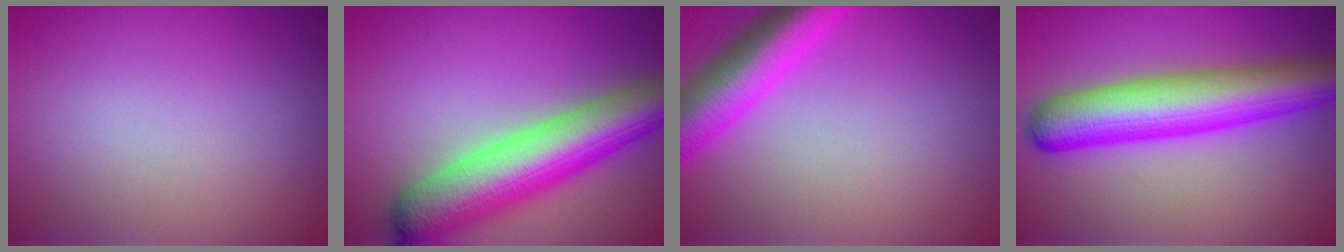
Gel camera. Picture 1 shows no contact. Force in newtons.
{"total": 10.4, "press": 10.4, "slide": 0.4}
{"total": 6.9, "press": 6.9, "slide": 0.3}
{"total": 9.6, "press": 9.6, "slide": 0.3}